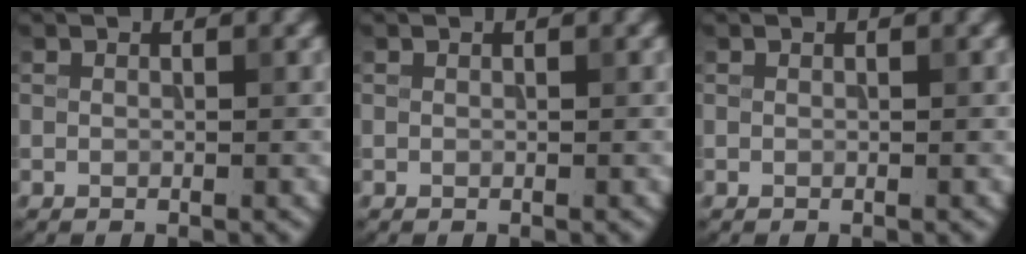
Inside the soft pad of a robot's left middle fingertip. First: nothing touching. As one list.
[{"total": 0.0}, {"total": 0.0}]